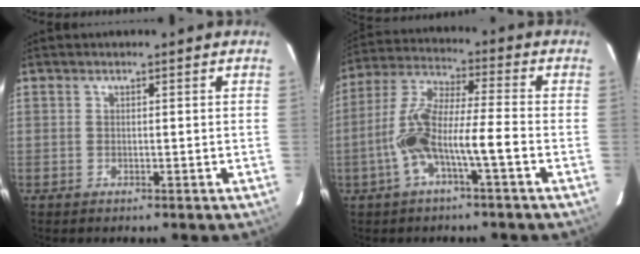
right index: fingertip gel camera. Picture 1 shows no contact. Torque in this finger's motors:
{"motor_torque": [0.44, -0.18, 0.36, 0.21]}